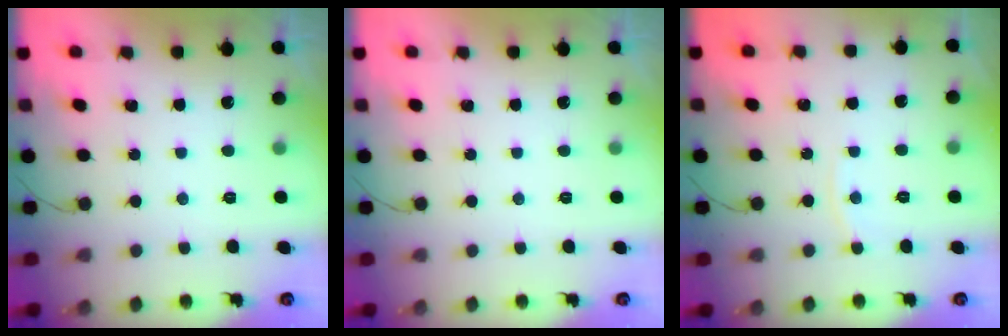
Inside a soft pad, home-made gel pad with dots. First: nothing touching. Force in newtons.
{"total": 0.0}
{"total": 2.7, "press": 2.7, "slide": 0.4}